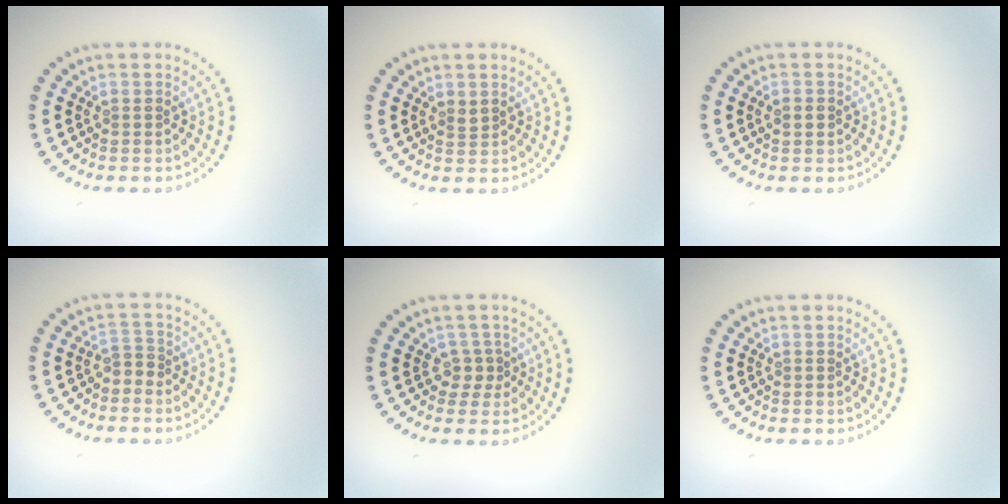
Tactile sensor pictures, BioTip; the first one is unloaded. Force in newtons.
{"total": 0.7, "press": 0.6, "slide": 0.3}
{"total": 1.2, "press": 1.2, "slide": 0.0}
{"total": 1.4, "press": 1.1, "slide": 1.0}
{"total": 1.6, "press": 1.2, "slide": 1.1}
{"total": 0.0}